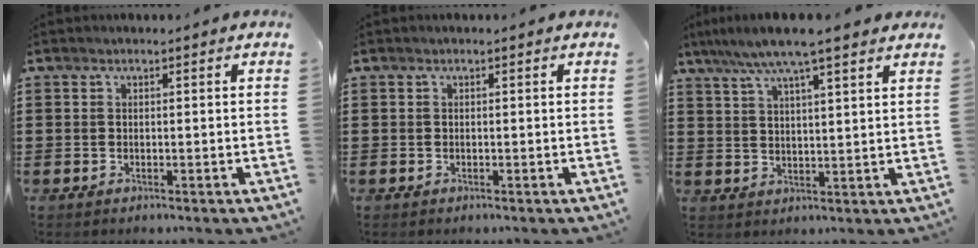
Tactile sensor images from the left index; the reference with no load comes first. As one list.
[{"total": 0.0}, {"total": 7.4, "force": [5.8, 0.4, 4.5], "torque": [-0.103, -0.012, 0.103]}]